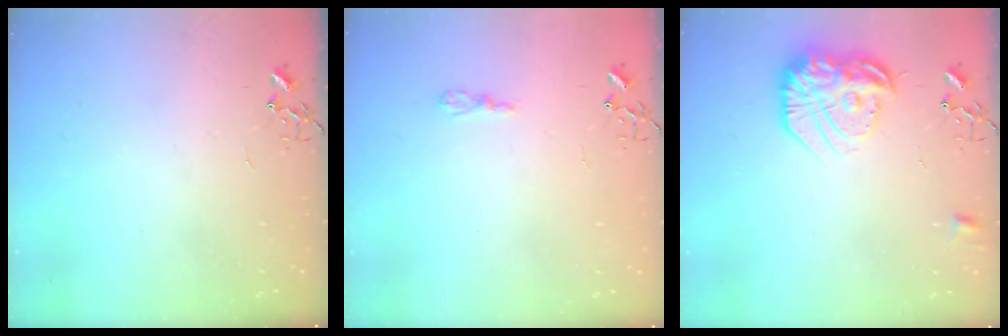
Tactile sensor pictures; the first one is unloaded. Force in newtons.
{"total": 4.8, "press": 4.7, "slide": 0.6}
{"total": 18.4, "press": 18.3, "slide": 1.7}